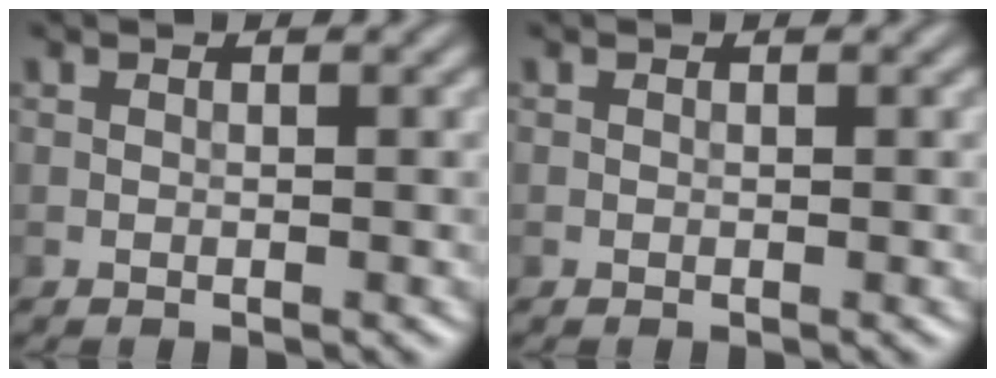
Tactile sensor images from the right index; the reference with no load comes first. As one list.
[{"total": 0.0}]